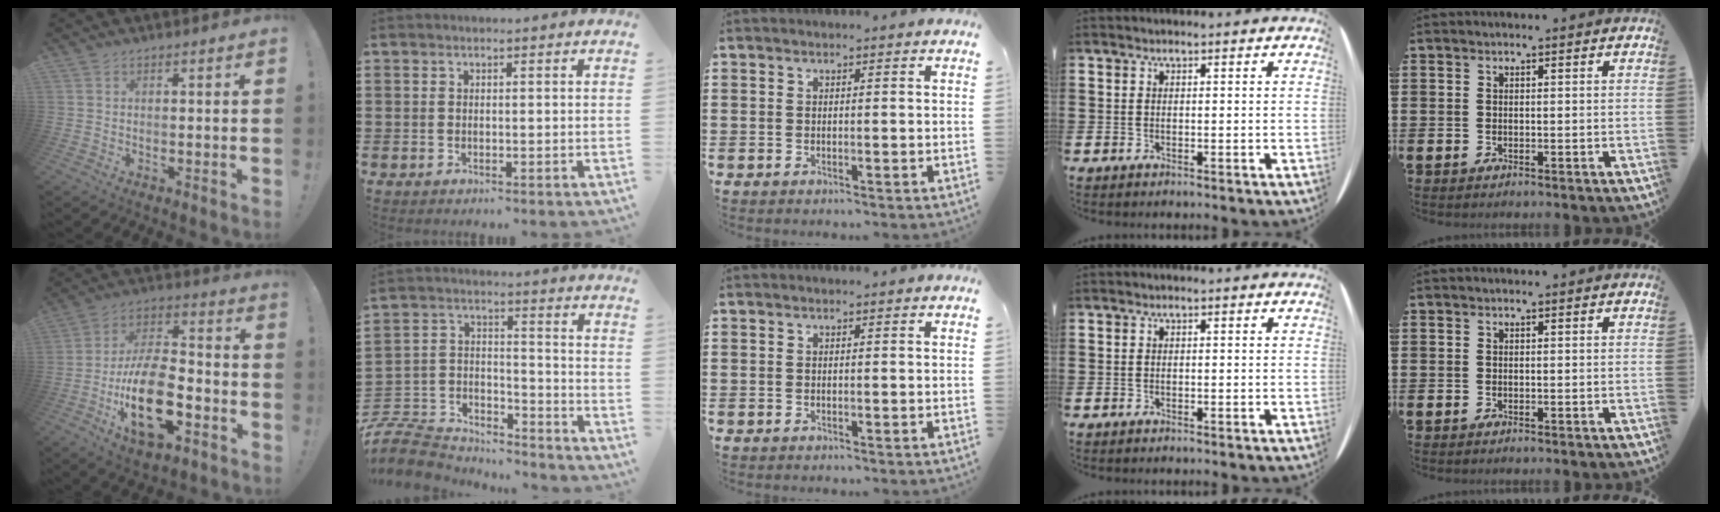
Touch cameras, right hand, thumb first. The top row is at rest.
{"thumb": {"total": 21.6, "force": [-8.0, 10.7, 16.9], "torque": [-0.301, 0.042, -0.130]}, "index": {"total": 8.5, "force": [-8.0, 2.5, 1.6], "torque": [-0.047, 0.013, -0.161]}}